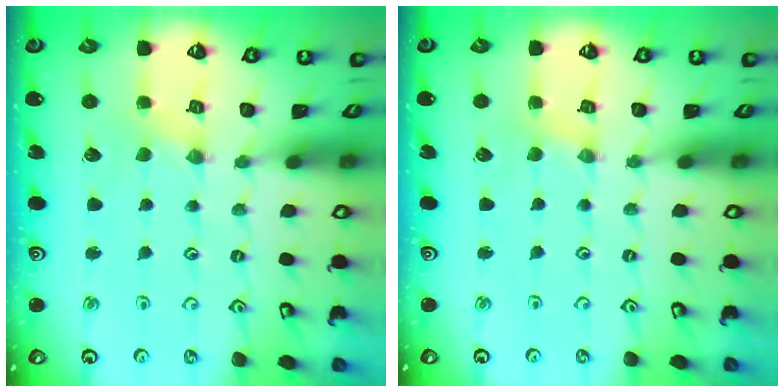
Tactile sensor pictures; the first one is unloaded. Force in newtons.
{"total": 0.8, "press": 0.8, "slide": 0.2}